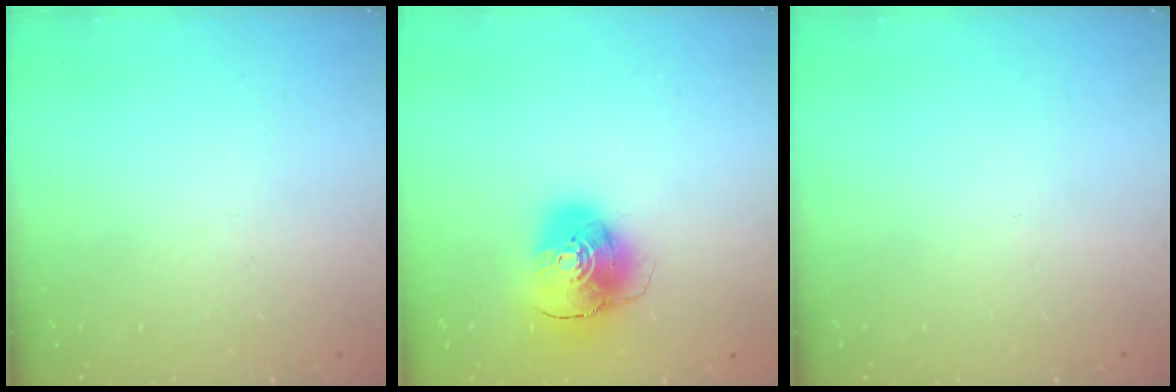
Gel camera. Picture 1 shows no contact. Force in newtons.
{"total": 9.9, "press": 9.8, "slide": 1.4}
{"total": 0.0}